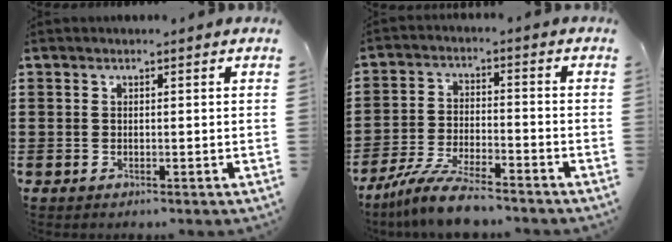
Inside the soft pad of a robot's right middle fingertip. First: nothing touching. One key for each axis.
{"total": 7.8, "fx": -6.8, "fy": 0.9, "fz": 3.7, "tx": -0.079, "ty": 0.000, "tz": -0.131}